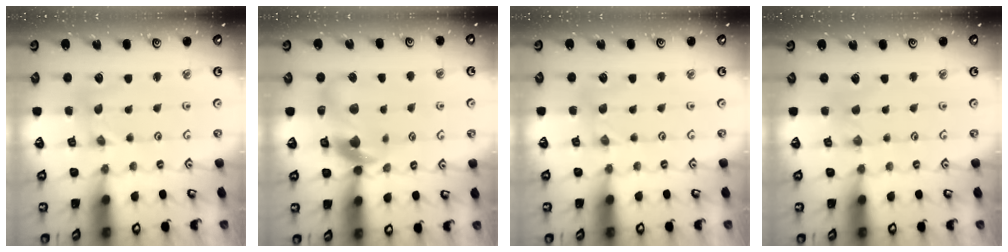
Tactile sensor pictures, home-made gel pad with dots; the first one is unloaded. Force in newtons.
{"total": 12.5, "press": 12.4, "slide": 1.9}
{"total": 1.5, "press": 1.4, "slide": 0.2}
{"total": 0.0}